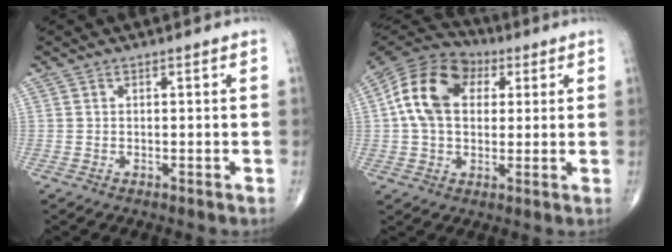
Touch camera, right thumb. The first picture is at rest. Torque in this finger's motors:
{"motor_torque": [0.28, 0.55, 0.22, -0.10, 0.15]}